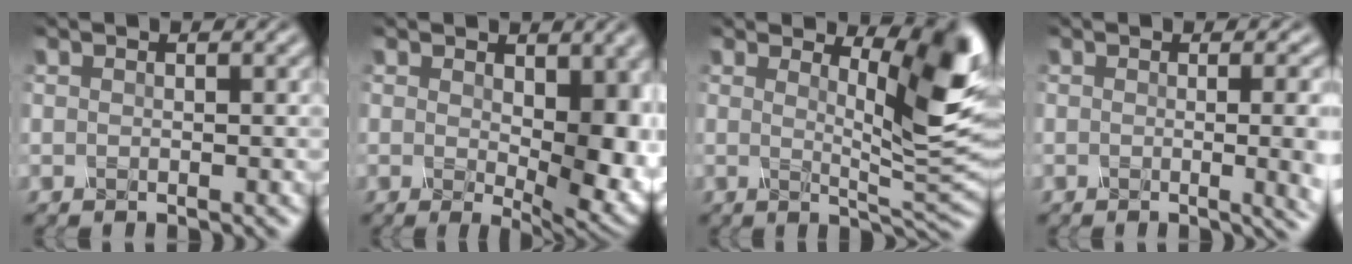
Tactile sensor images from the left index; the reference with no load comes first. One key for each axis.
{"total": 7.1, "fx": 0.0, "fy": 3.6, "fz": 6.1, "tx": -0.073, "ty": -0.009, "tz": 0.003}
{"total": 7.3, "fx": 2.9, "fy": 1.7, "fz": 6.5, "tx": -0.080, "ty": -0.006, "tz": 0.044}
{"total": 8.1, "fx": -0.4, "fy": 4.0, "fz": 7.0, "tx": -0.026, "ty": 0.003, "tz": -0.005}